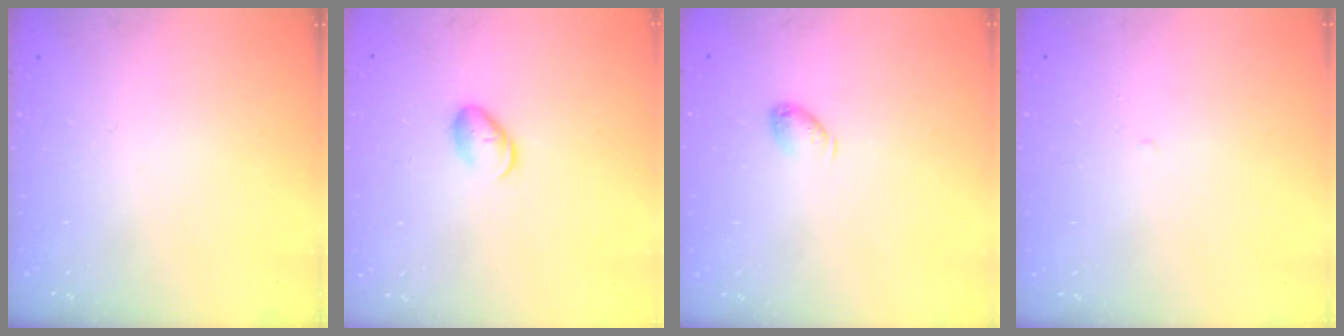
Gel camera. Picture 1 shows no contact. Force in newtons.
{"total": 5.7, "press": 5.6, "slide": 0.6}
{"total": 5.0, "press": 5.0, "slide": 0.6}
{"total": 1.8, "press": 1.8, "slide": 0.3}